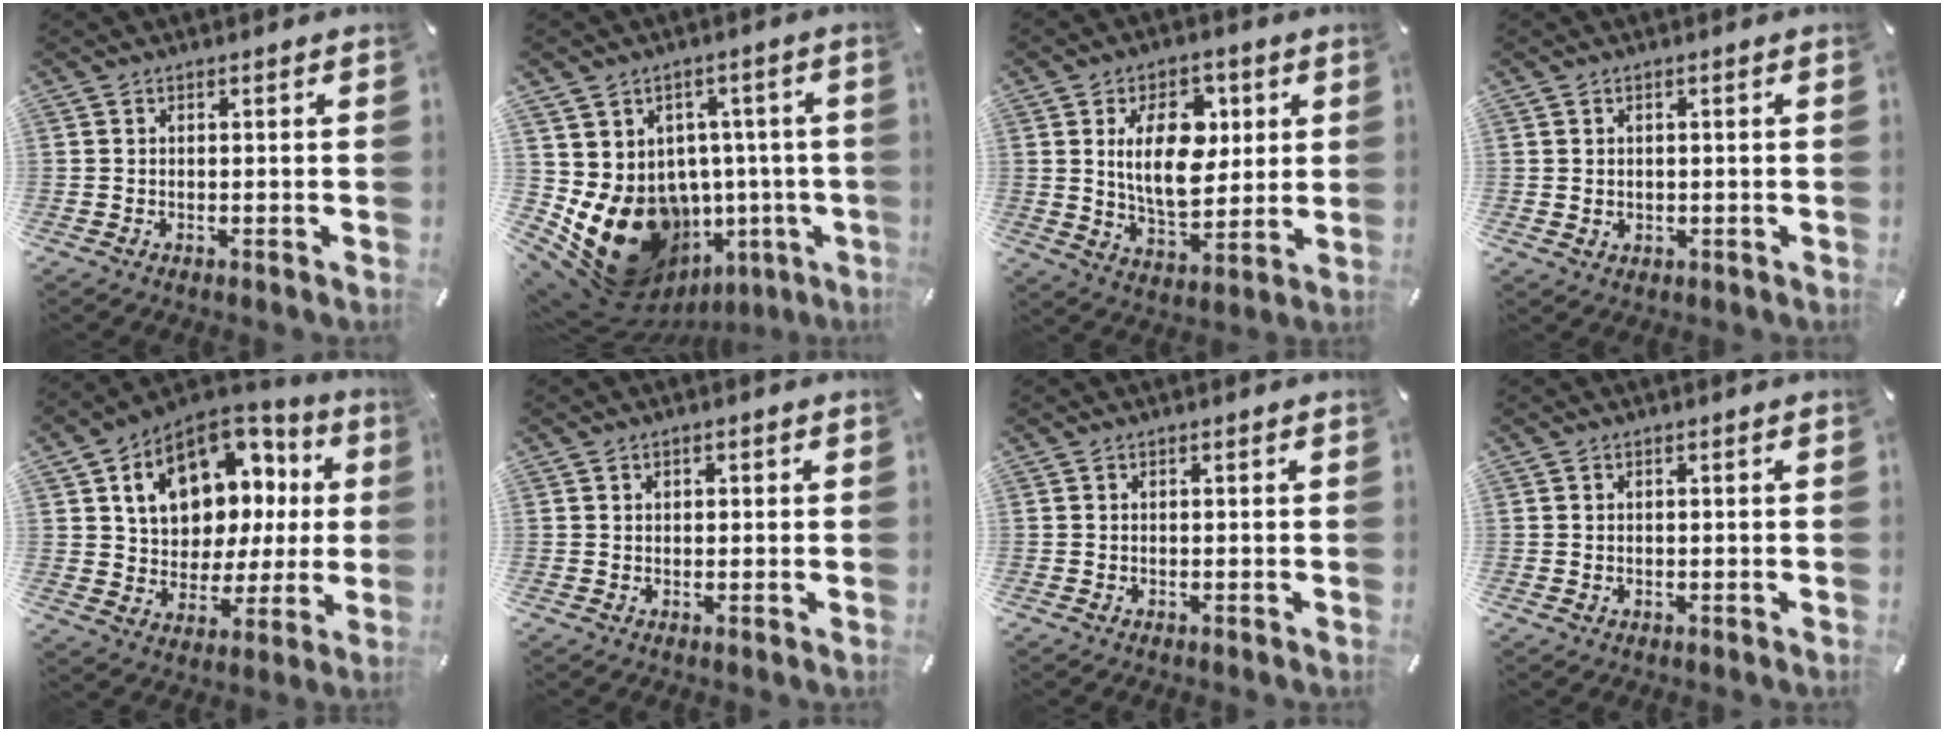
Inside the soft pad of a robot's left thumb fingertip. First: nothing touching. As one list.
[{"total": 20.0, "force": [-5.7, 14.5, 12.6], "torque": [-0.224, 0.011, -0.065]}, {"total": 15.1, "force": [3.6, 9.5, 11.2], "torque": [-0.195, 0.002, 0.059]}, {"total": 1.5, "force": [0.5, 1.4, 0.2], "torque": [-0.006, 0.004, 0.006]}, {"total": 17.5, "force": [7.4, 12.3, 10.0], "torque": [-0.163, -0.035, 0.134]}, {"total": 1.2, "force": [0.3, 1.0, 0.5], "torque": [-0.011, 0.007, 0.003]}, {"total": 0.0}, {"total": 0.6, "force": [0.1, 0.6, 0.2], "torque": [-0.003, 0.003, 0.001]}]